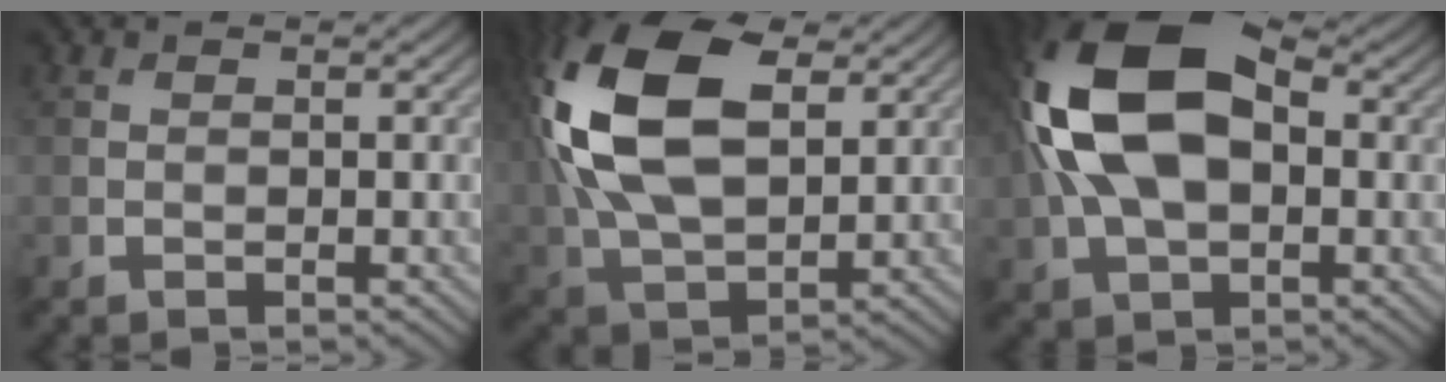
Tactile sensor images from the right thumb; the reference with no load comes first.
{"total": 17.8, "force": [5.0, 10.4, 13.6], "torque": [-0.328, 0.011, 0.099]}
{"total": 16.5, "force": [2.0, 9.7, 13.2], "torque": [-0.282, 0.021, 0.023]}